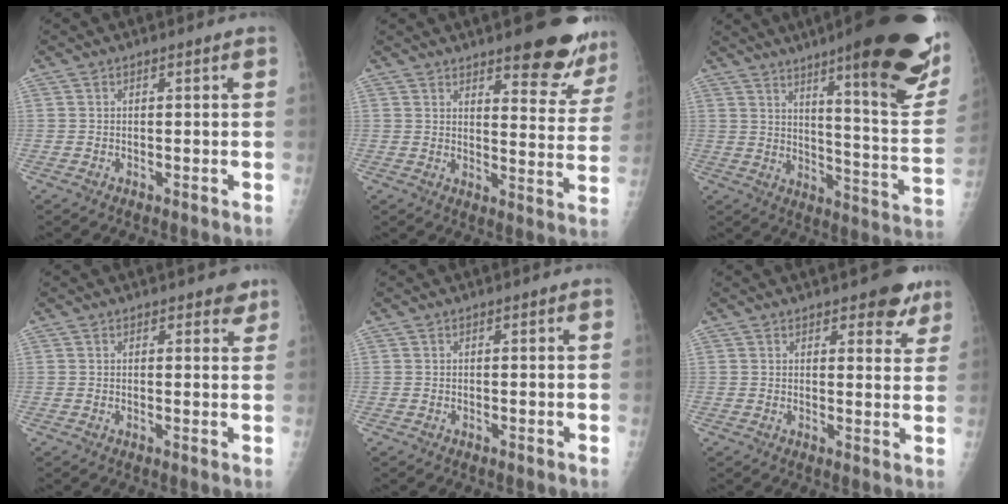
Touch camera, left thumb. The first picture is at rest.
{"total": 14.7, "force": [10.8, 4.4, 8.9], "torque": [-0.067, -0.074, 0.129]}
{"total": 27.6, "force": [16.1, 4.7, 21.9], "torque": [-0.249, -0.067, 0.227]}
{"total": 2.4, "force": [1.7, 1.2, 1.2], "torque": [0.007, -0.007, 0.016]}
{"total": 0.0}
{"total": 6.0, "force": [4.1, 2.6, 3.6], "torque": [-0.010, -0.019, 0.047]}